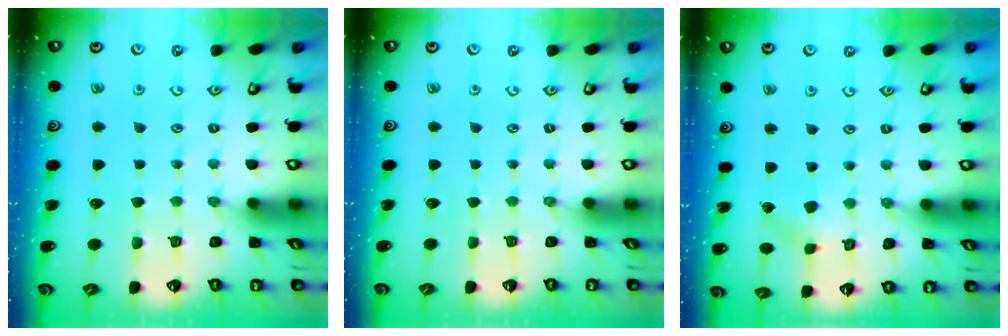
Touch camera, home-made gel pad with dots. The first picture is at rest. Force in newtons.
{"total": 0.0}
{"total": 2.9, "press": 2.8, "slide": 0.8}